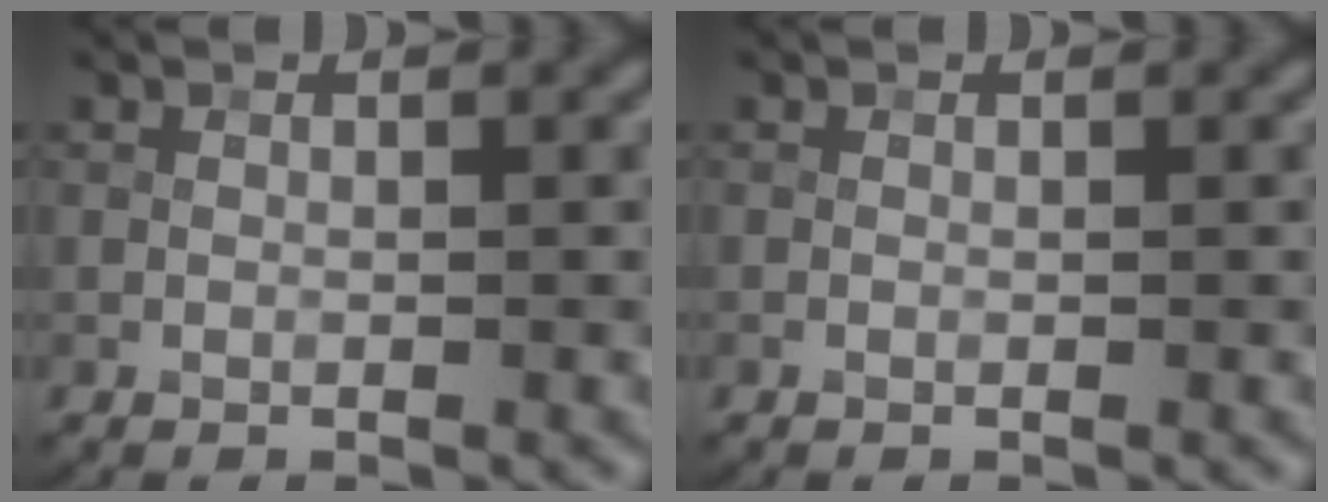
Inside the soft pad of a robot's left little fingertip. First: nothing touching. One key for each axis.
{"total": 0.0}